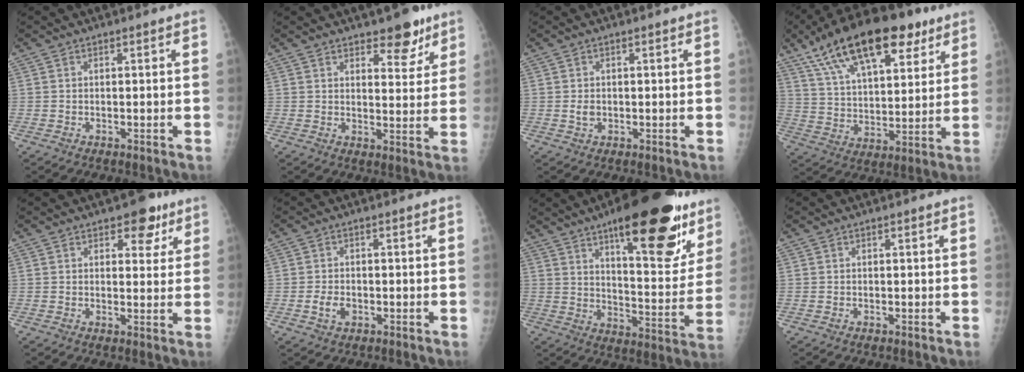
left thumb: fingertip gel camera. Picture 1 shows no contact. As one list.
[{"total": 7.2, "force": [5.0, 3.2, 4.1], "torque": [-0.025, -0.030, 0.067]}, {"total": 1.7, "force": [-0.1, 1.3, 1.1], "torque": [-0.015, 0.000, 0.001]}, {"total": 23.1, "force": [13.5, 10.1, 15.8], "torque": [-0.240, -0.017, 0.230]}, {"total": 6.0, "force": [3.4, 3.4, 3.5], "torque": [-0.010, -0.012, 0.040]}, {"total": 3.0, "force": [-1.0, 2.0, 2.0], "torque": [-0.033, 0.005, -0.015]}, {"total": 25.8, "force": [15.5, 8.2, 18.9], "torque": [-0.223, -0.065, 0.225]}, {"total": 0.0}]